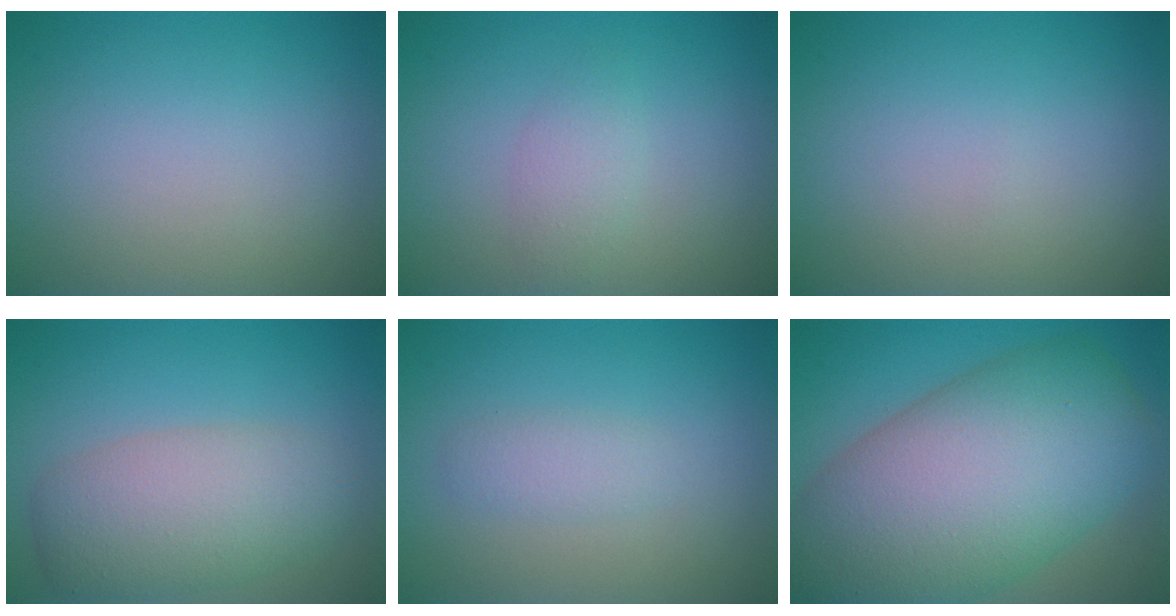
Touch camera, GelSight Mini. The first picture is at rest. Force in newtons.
{"total": 1.7, "press": 1.7, "slide": 0.0}
{"total": 0.0}
{"total": 5.7, "press": 5.6, "slide": 0.3}
{"total": 1.5, "press": 1.5, "slide": 0.0}
{"total": 15.1, "press": 15.1, "slide": 0.6}